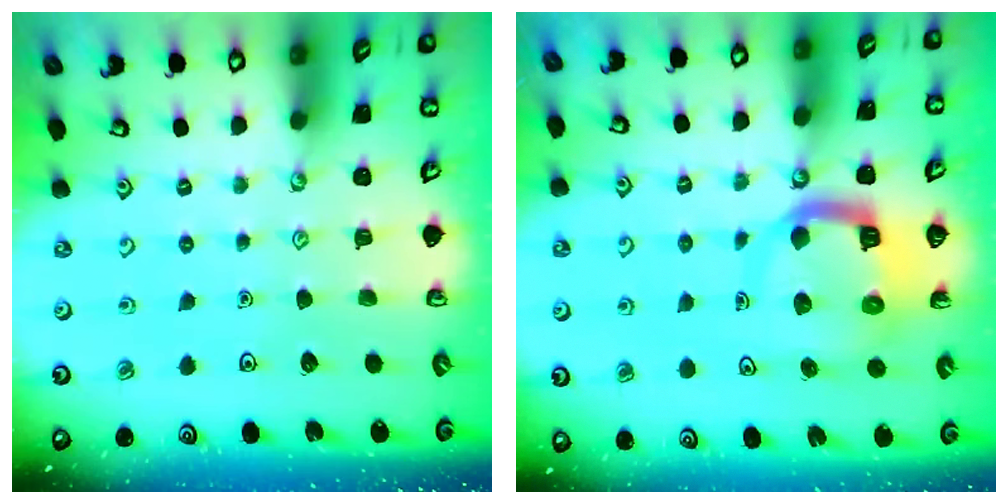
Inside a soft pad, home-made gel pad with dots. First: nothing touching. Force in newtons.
{"total": 9.0, "press": 9.0, "slide": 1.1}